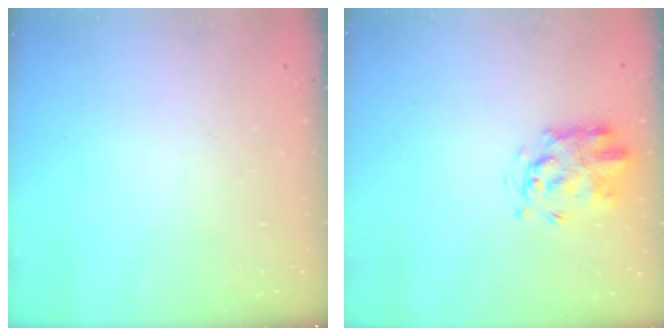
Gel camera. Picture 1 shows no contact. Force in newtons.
{"total": 3.6, "press": 3.5, "slide": 0.9}